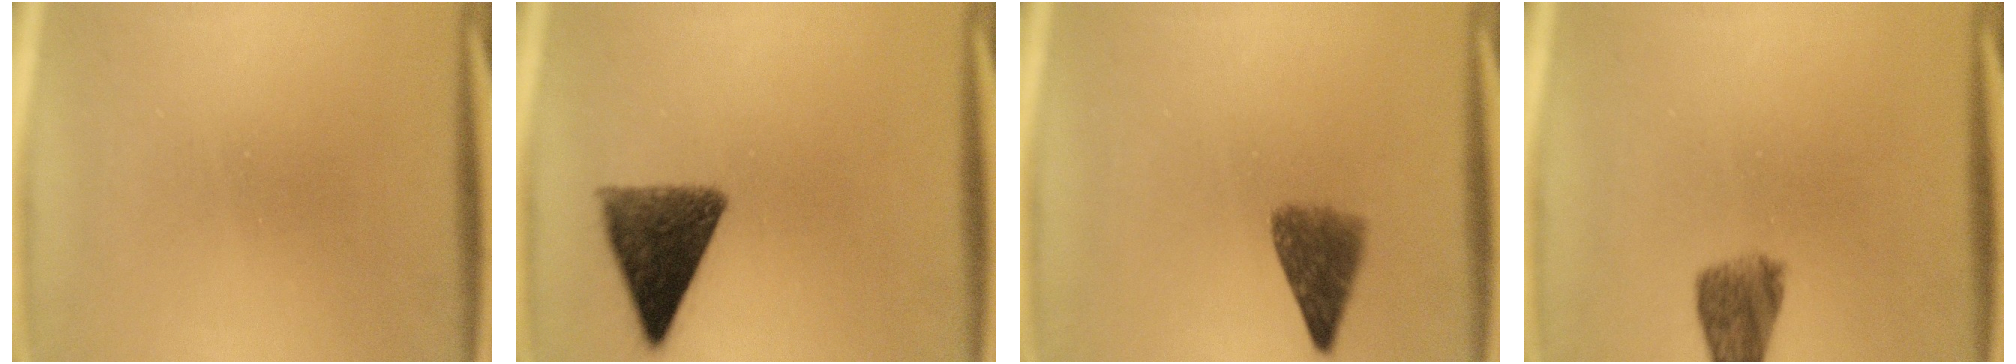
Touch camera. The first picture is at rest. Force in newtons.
{"total": 10.4}
{"total": 5.3}
{"total": 5.6}